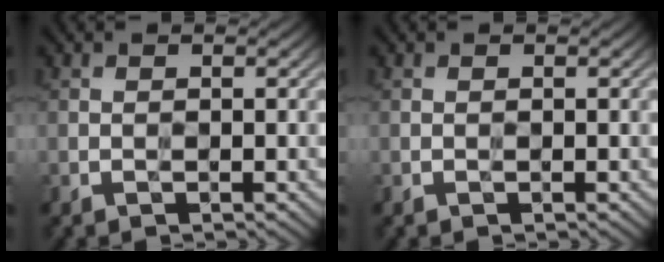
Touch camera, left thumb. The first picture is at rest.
{"total": 0.0}